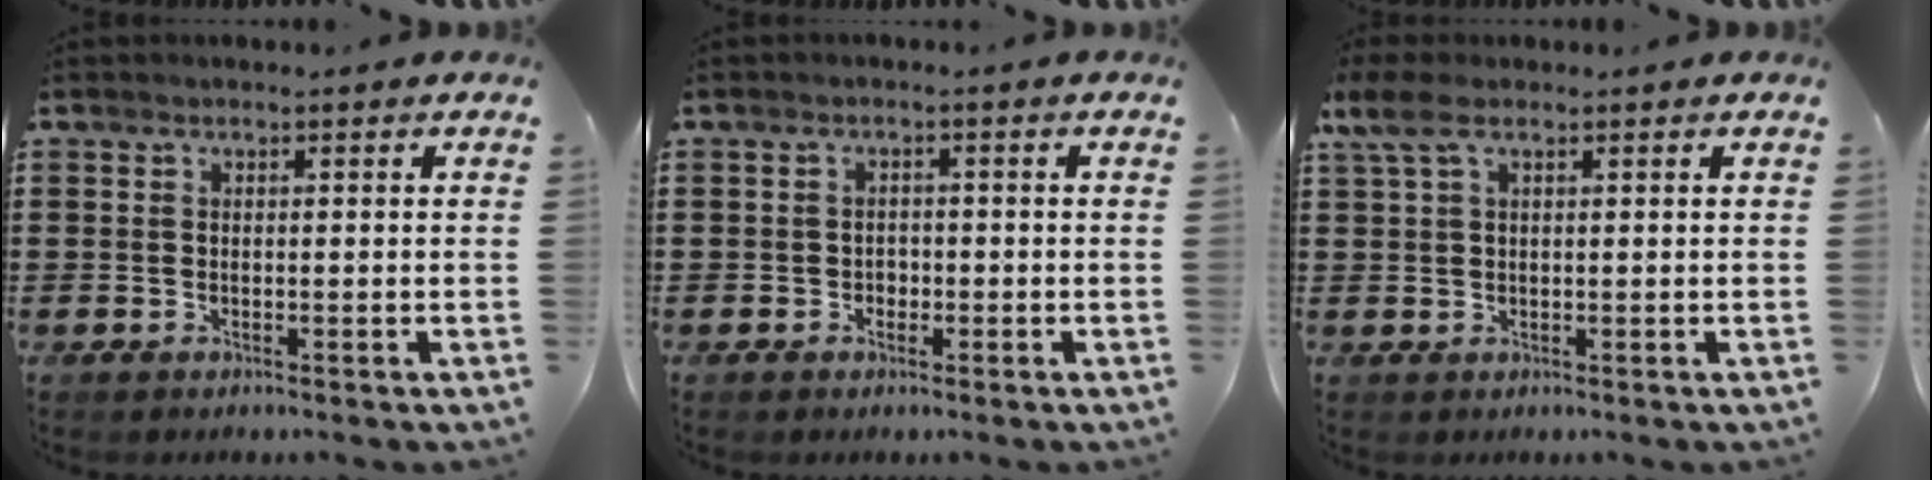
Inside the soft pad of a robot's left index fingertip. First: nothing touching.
{"total": 1.2, "force": [-0.5, 1.0, 0.4], "torque": [-0.012, 0.001, -0.012]}
{"total": 4.1, "force": [1.6, 1.9, 3.3], "torque": [-0.083, 0.002, 0.024]}